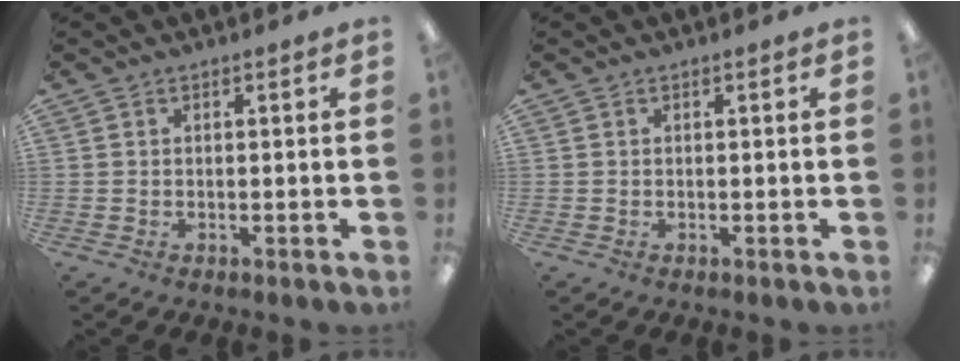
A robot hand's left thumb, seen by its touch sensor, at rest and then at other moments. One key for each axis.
{"total": 0.0}